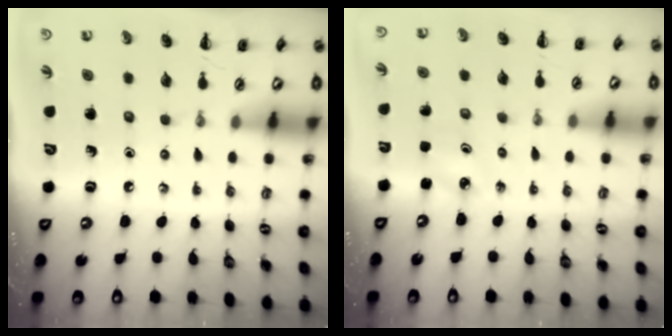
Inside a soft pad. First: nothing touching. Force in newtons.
{"total": 1.9, "press": 1.9, "slide": 0.4}